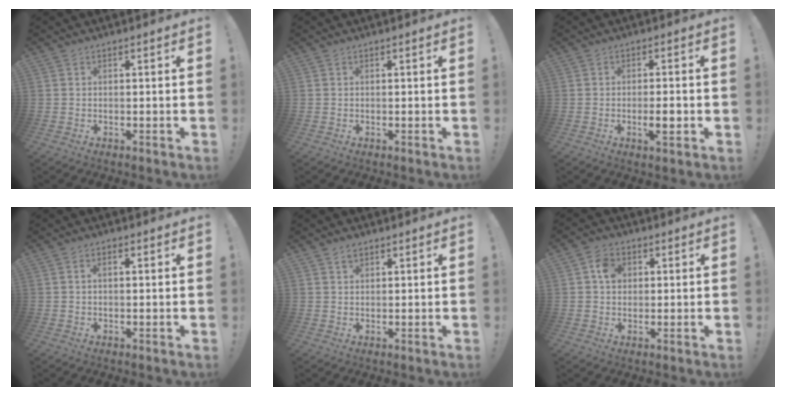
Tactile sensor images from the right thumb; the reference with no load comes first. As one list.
[{"total": 0.0}, {"total": 4.6, "force": [-1.4, 0.8, 4.3], "torque": [-0.066, -0.001, -0.022]}, {"total": 1.5, "force": [0.3, 0.7, 1.3], "torque": [-0.023, 0.002, 0.004]}, {"total": 1.6, "force": [1.2, 0.8, 0.8], "torque": [-0.007, -0.004, 0.021]}, {"total": 5.2, "force": [1.1, 4.3, 2.8], "torque": [-0.041, 0.008, 0.020]}]